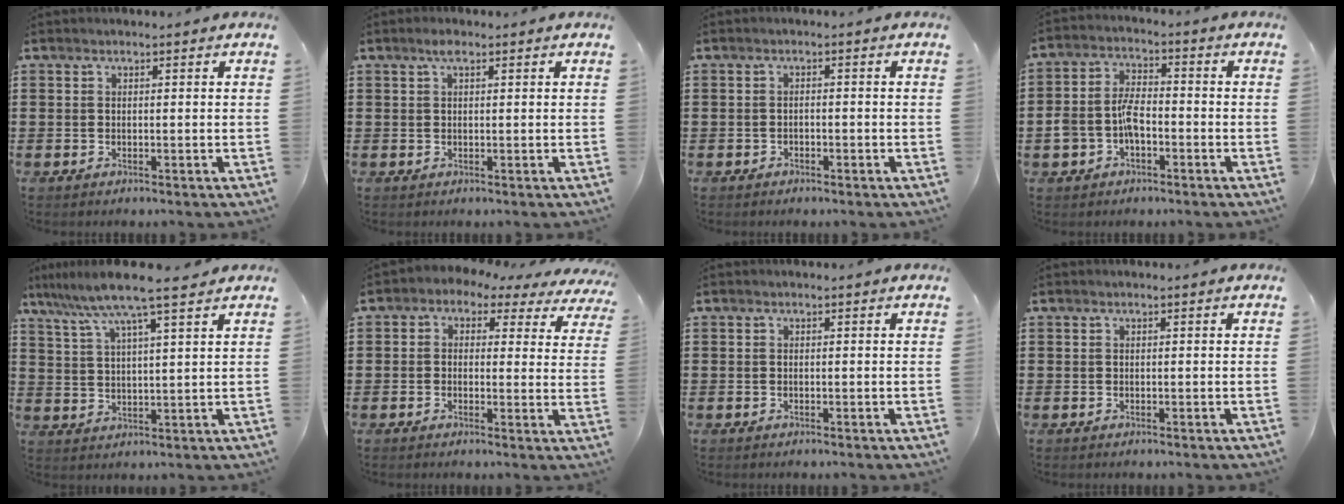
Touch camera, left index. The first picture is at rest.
{"total": 1.8, "force": [0.9, 0.6, 1.4], "torque": [-0.030, 0.005, 0.014]}
{"total": 1.0, "force": [-0.9, 0.4, 0.1], "torque": [-0.008, 0.001, -0.020]}
{"total": 5.7, "force": [-2.0, 3.4, 4.0], "torque": [-0.100, 0.005, -0.044]}
{"total": 8.5, "force": [6.7, 0.1, 5.1], "torque": [-0.121, -0.021, 0.118]}
{"total": 1.7, "force": [0.4, 1.4, 0.8], "torque": [-0.027, -0.012, -0.003]}
{"total": 0.0}
{"total": 0.0}